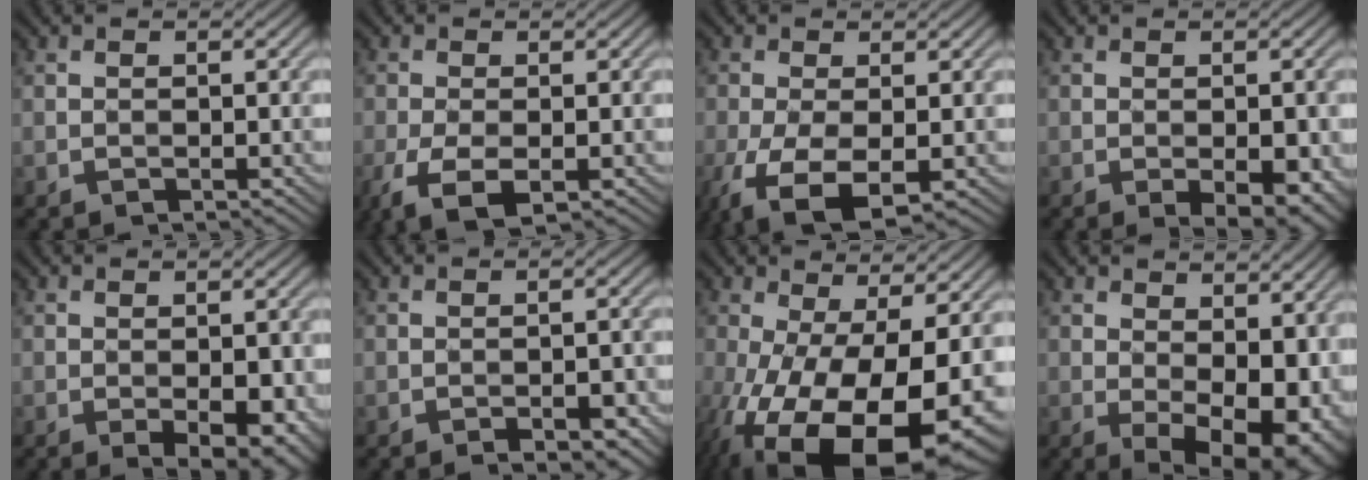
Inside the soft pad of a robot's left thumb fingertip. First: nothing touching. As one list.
[{"total": 5.4, "force": [-2.6, 2.4, 4.1], "torque": [-0.102, -0.005, -0.051]}, {"total": 7.9, "force": [-3.7, 3.5, 6.0], "torque": [-0.150, -0.018, -0.066]}, {"total": 4.4, "force": [-1.6, 1.5, 3.8], "torque": [-0.055, -0.004, -0.015]}, {"total": 5.1, "force": [-1.9, 1.9, 4.3], "torque": [-0.061, -0.005, -0.018]}, {"total": 3.5, "force": [-2.2, 0.8, 2.5], "torque": [-0.046, 0.012, -0.027]}, {"total": 19.2, "force": [-6.2, 9.2, 15.6], "torque": [-0.285, -0.050, -0.072]}, {"total": 12.3, "force": [-1.4, 6.7, 10.2], "torque": [-0.140, -0.019, 0.006]}]